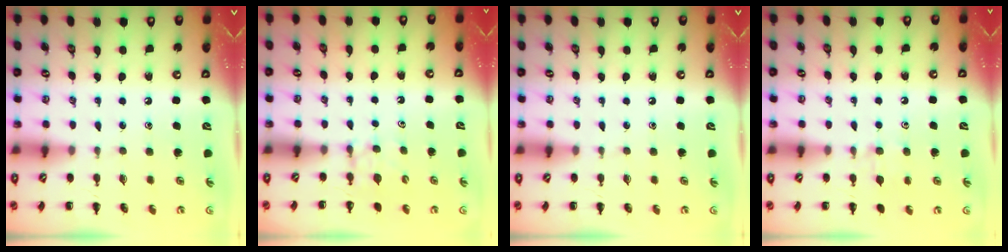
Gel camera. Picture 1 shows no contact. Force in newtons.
{"total": 4.3, "press": 4.1, "slide": 1.4}
{"total": 0.0}
{"total": 7.5, "press": 7.3, "slide": 2.0}